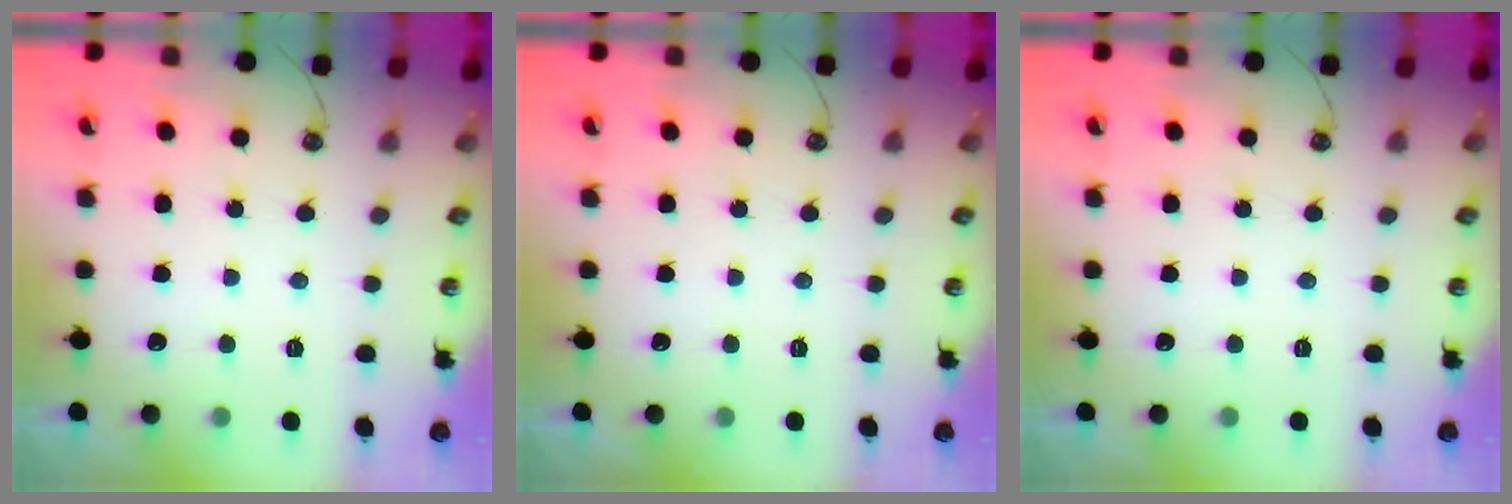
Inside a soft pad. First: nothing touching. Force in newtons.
{"total": 0.0}
{"total": 0.0}